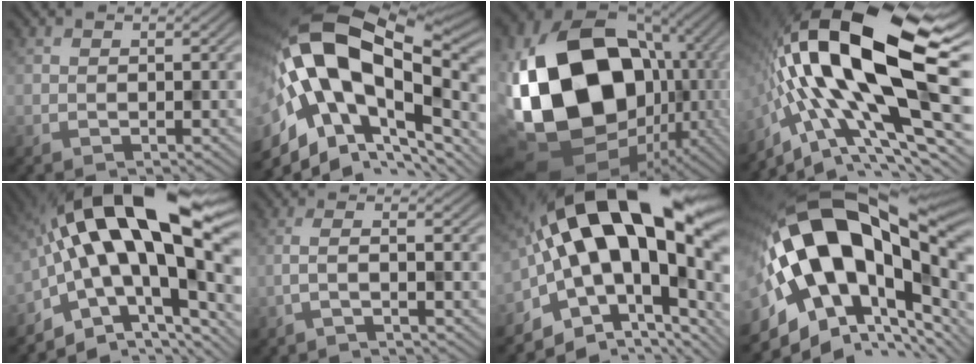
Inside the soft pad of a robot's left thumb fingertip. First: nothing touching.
{"total": 21.1, "force": [-1.8, 11.4, 17.7], "torque": [-0.362, 0.005, -0.034]}
{"total": 23.3, "force": [-1.3, 17.2, 15.7], "torque": [-0.373, -0.032, 0.002]}
{"total": 21.2, "force": [-0.7, 8.6, 19.4], "torque": [-0.375, 0.011, -0.033]}
{"total": 20.5, "force": [1.4, 9.3, 18.2], "torque": [-0.323, 0.011, 0.019]}
{"total": 2.8, "force": [-1.2, 0.4, 2.5], "torque": [-0.032, 0.009, -0.048]}
{"total": 21.1, "force": [2.5, 11.3, 17.6], "torque": [-0.309, 0.004, 0.051]}
{"total": 22.5, "force": [0.5, 11.6, 19.3], "torque": [-0.382, -0.008, 0.015]}